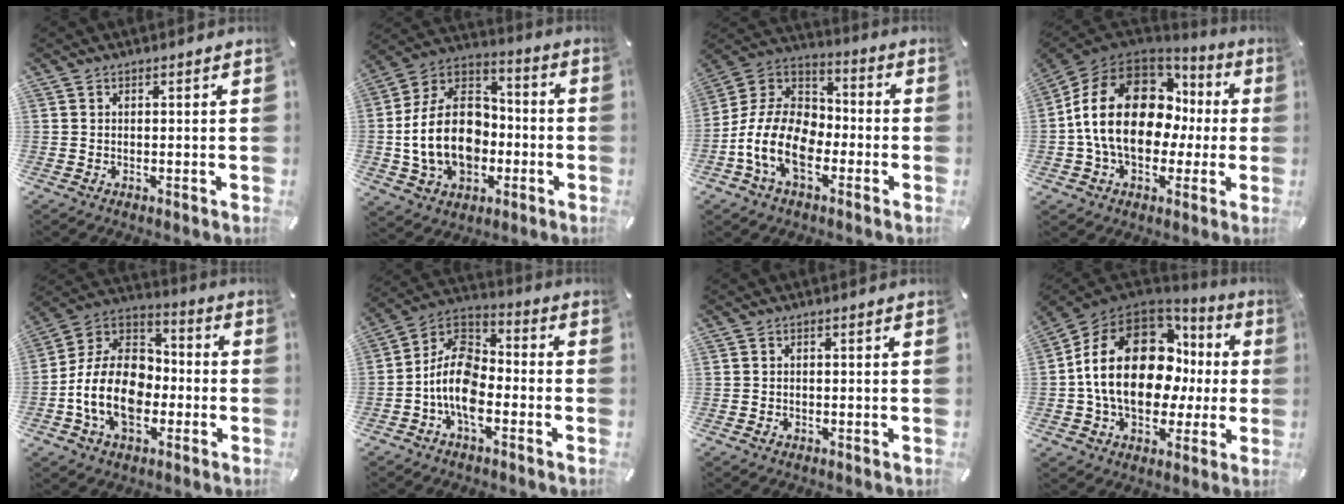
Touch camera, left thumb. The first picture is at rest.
{"total": 19.1, "force": [-3.9, 14.2, 12.2], "torque": [-0.273, 0.020, -0.068]}
{"total": 15.3, "force": [-6.9, 9.9, 9.5], "torque": [-0.217, 0.022, -0.131]}
{"total": 20.6, "force": [1.3, 15.2, 13.9], "torque": [-0.269, 0.001, 0.026]}
{"total": 16.8, "force": [-4.6, 12.2, 10.6], "torque": [-0.237, 0.019, -0.089]}
{"total": 13.0, "force": [-5.8, 7.7, 8.7], "torque": [-0.193, 0.020, -0.116]}
{"total": 1.0, "force": [-0.4, 0.7, 0.4], "torque": [-0.010, 0.002, -0.010]}
{"total": 22.5, "force": [2.4, 15.3, 16.3], "torque": [-0.318, -0.009, 0.047]}